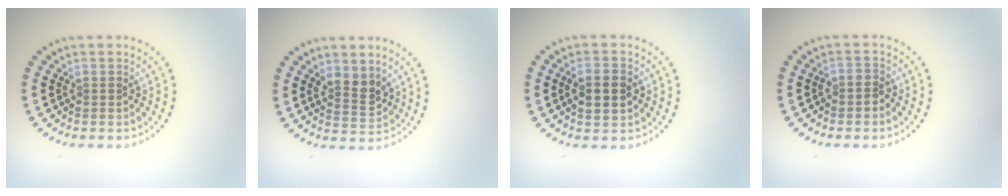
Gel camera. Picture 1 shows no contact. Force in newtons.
{"total": 2.6, "press": 2.4, "slide": 0.9}
{"total": 2.9, "press": 2.9, "slide": 0.1}
{"total": 1.0, "press": 0.7, "slide": 0.6}